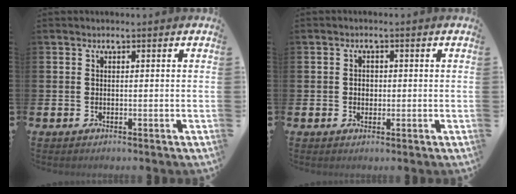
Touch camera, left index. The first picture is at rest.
{"total": 1.6, "force": [0.0, 1.3, 0.9], "torque": [-0.008, 0.005, -0.004]}